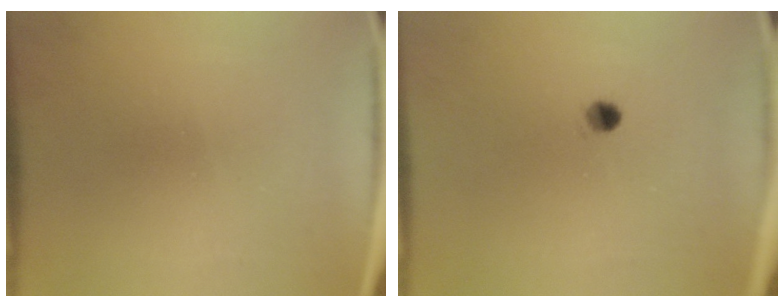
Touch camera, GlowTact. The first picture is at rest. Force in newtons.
{"total": 2.0}